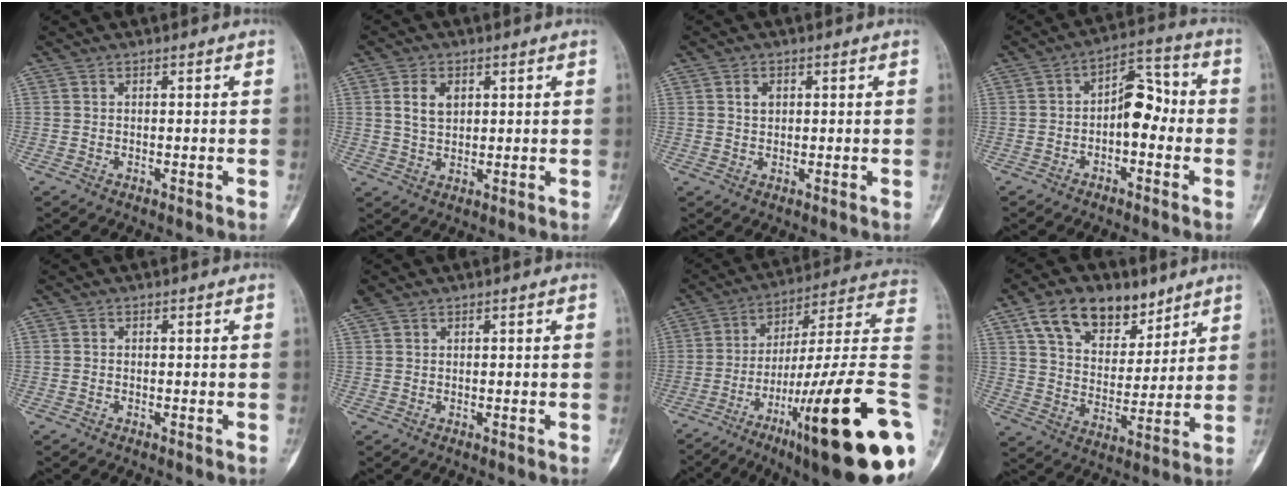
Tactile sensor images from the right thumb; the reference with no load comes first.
{"total": 4.8, "force": [1.6, 3.2, 3.3], "torque": [-0.046, -0.005, 0.031]}
{"total": 2.1, "force": [0.7, 1.5, 1.3], "torque": [-0.013, -0.001, 0.011]}
{"total": 8.5, "force": [-1.2, 4.9, 6.9], "torque": [-0.078, 0.039, -0.032]}
{"total": 0.0}
{"total": 1.7, "force": [1.2, 1.0, 0.7], "torque": [-0.018, 0.015, 0.027]}
{"total": 30.8, "force": [-9.6, 5.1, 28.8], "torque": [-0.362, 0.053, -0.149]}
{"total": 15.3, "force": [9.4, 9.3, 7.8], "torque": [-0.095, -0.036, 0.163]}